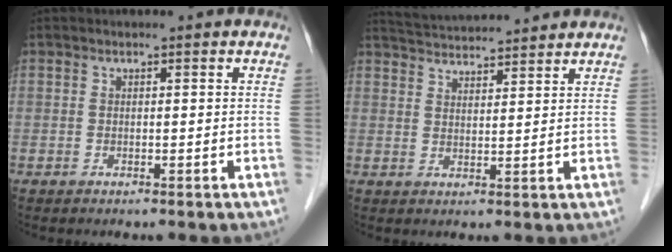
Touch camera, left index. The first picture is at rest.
{"total": 9.1, "force": [8.9, 0.3, 2.2], "torque": [-0.046, 0.030, 0.138]}